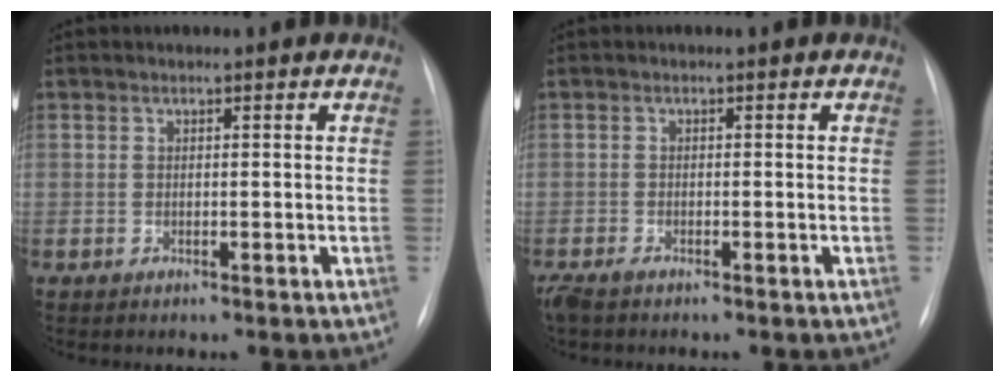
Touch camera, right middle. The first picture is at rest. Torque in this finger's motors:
{"motor_torque": [0.36, -0.33, 0.02, 0.01]}